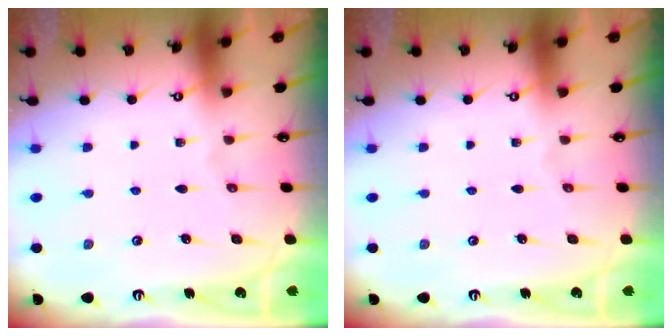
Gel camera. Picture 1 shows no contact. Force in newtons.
{"total": 0.0}